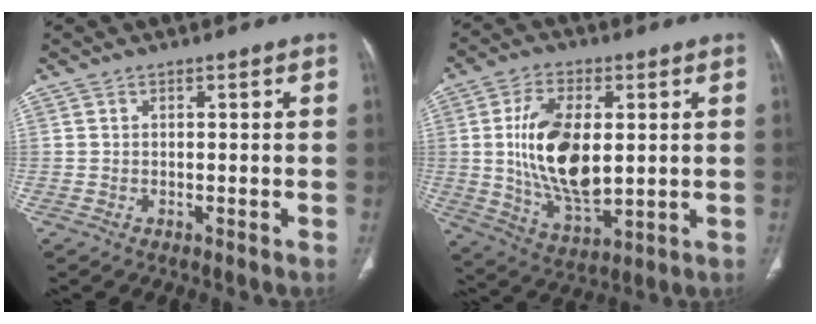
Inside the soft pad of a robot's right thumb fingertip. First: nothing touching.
{"total": 16.4, "force": [1.6, 8.7, 13.9], "torque": [-0.245, -0.016, 0.038]}